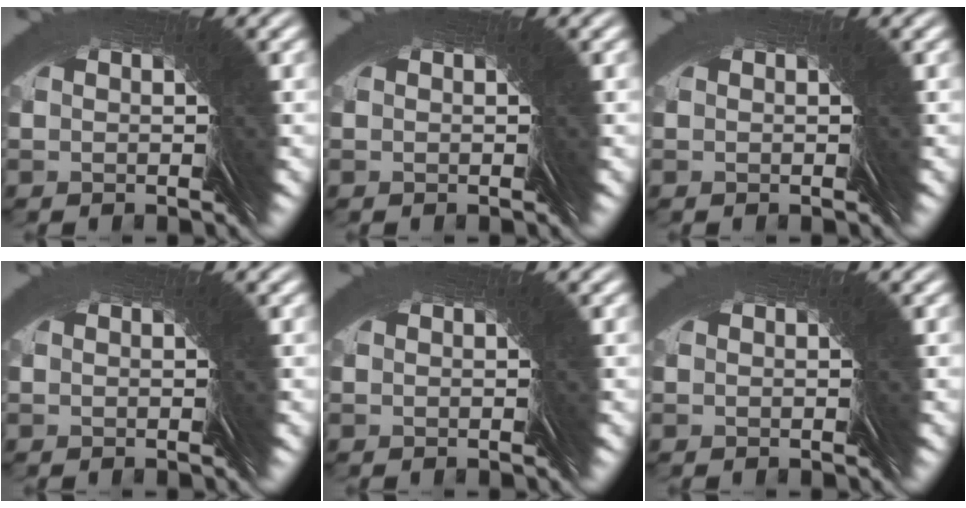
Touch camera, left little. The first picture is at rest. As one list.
[{"total": 0.0}, {"total": 0.0}, {"total": 0.0}, {"total": 0.0}, {"total": 0.0}]